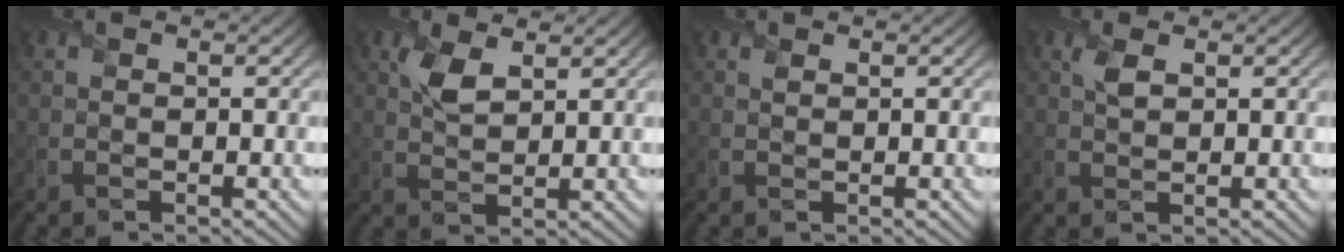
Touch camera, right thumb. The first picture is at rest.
{"total": 3.7, "force": [2.0, 1.7, 2.7], "torque": [-0.066, 0.002, 0.039]}
{"total": 0.6, "force": [0.6, 0.0, 0.1], "torque": [-0.004, 0.001, 0.010]}
{"total": 1.8, "force": [1.0, 0.7, 1.3], "torque": [-0.034, 0.004, 0.019]}